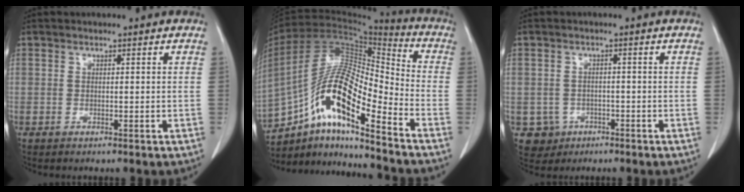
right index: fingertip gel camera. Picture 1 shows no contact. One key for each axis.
{"total": 16.5, "fx": -9.5, "fy": 3.1, "fz": 13.1, "tx": -0.244, "ty": 0.021, "tz": -0.165}
{"total": 3.8, "fx": -1.4, "fy": 3.6, "fz": 0.0, "tx": 0.004, "ty": 0.011, "tz": -0.015}